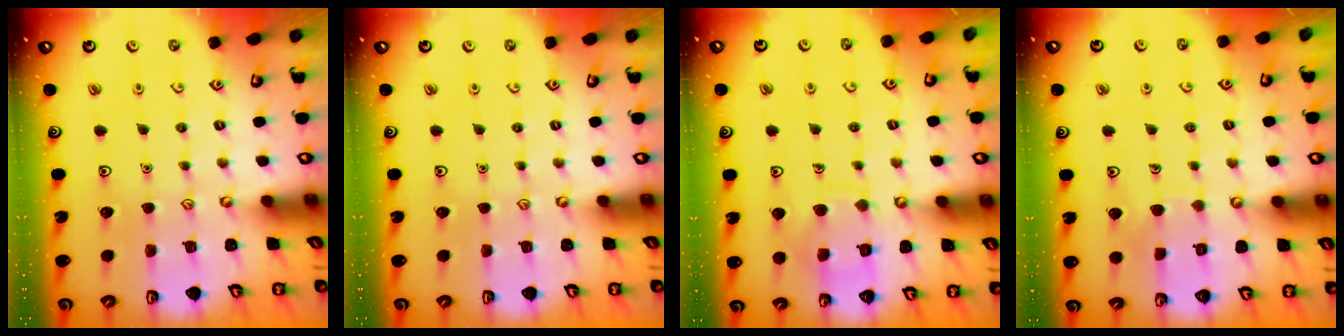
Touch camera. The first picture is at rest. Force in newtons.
{"total": 0.0}
{"total": 9.4, "press": 9.4, "slide": 0.9}
{"total": 5.3, "press": 5.3, "slide": 0.4}